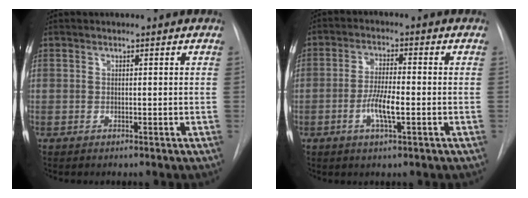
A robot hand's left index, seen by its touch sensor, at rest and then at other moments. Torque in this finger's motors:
{"motor_torque": [0.65, 0.14, 0.20, 0.07]}